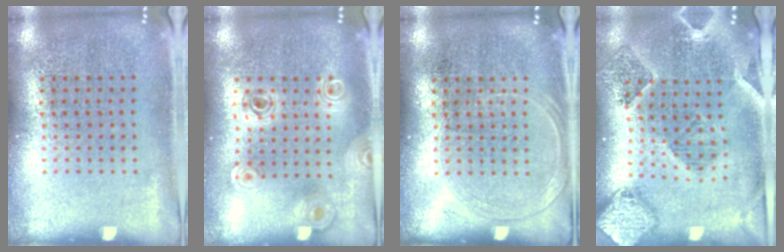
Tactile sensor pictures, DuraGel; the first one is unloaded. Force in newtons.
{"total": 0.8, "press": 0.8, "slide": 0.1}
{"total": 1.2, "press": 1.1, "slide": 0.3}
{"total": 1.6, "press": 1.5, "slide": 0.3}